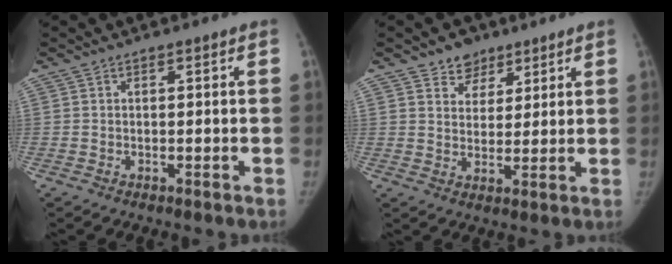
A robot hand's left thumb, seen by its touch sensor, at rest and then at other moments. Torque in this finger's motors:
{"motor_torque": [-0.10, -0.10, 0.16, 0.46, -0.01]}